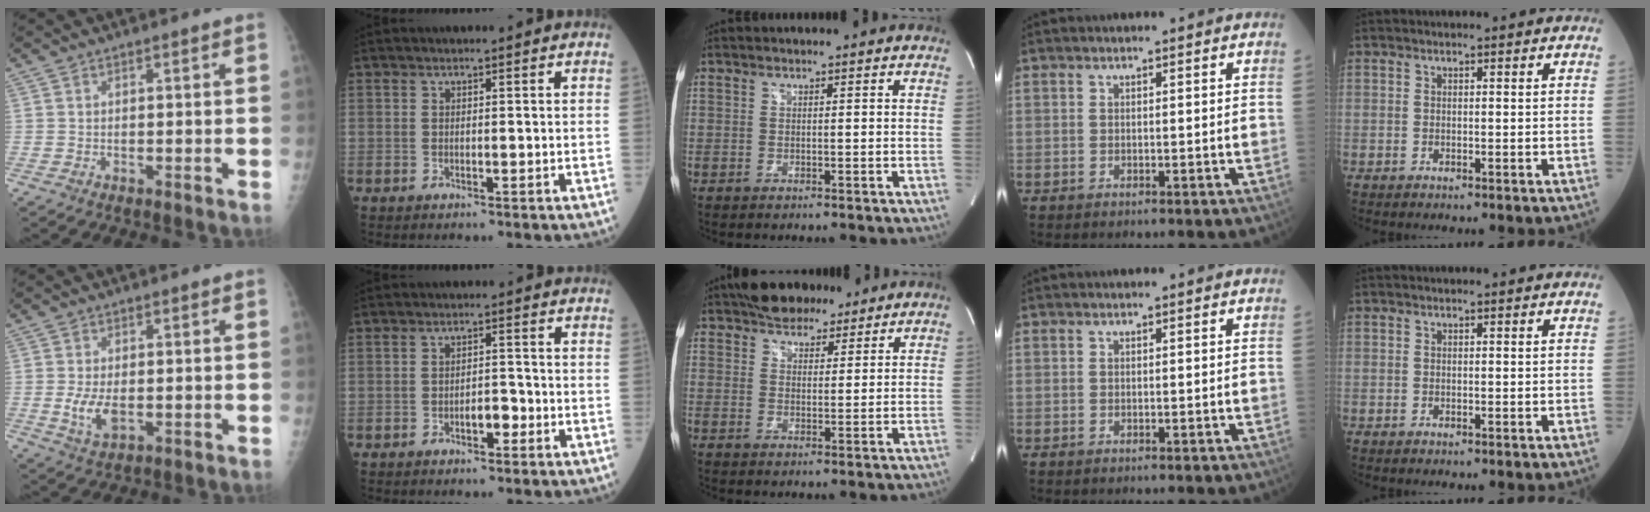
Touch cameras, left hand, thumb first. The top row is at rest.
{"thumb": {"total": 5.3, "force": [-0.8, 2.9, 4.4], "torque": [-0.089, -0.008, -0.011]}, "index": {"total": 2.6, "force": [-1.5, 1.0, 1.8], "torque": [-0.021, 0.003, -0.027]}, "middle": {"total": 7.8, "force": [6.4, 3.4, 3.0], "torque": [-0.045, 0.019, 0.104]}}